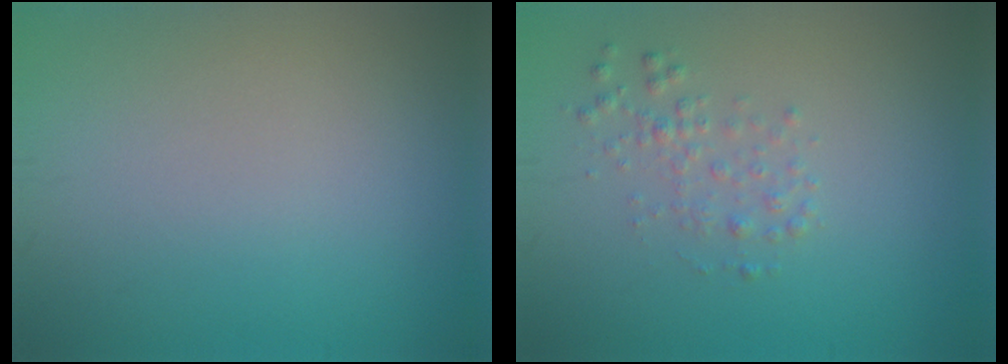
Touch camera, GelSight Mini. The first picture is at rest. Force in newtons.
{"total": 1.6, "press": 1.6, "slide": 0.0}